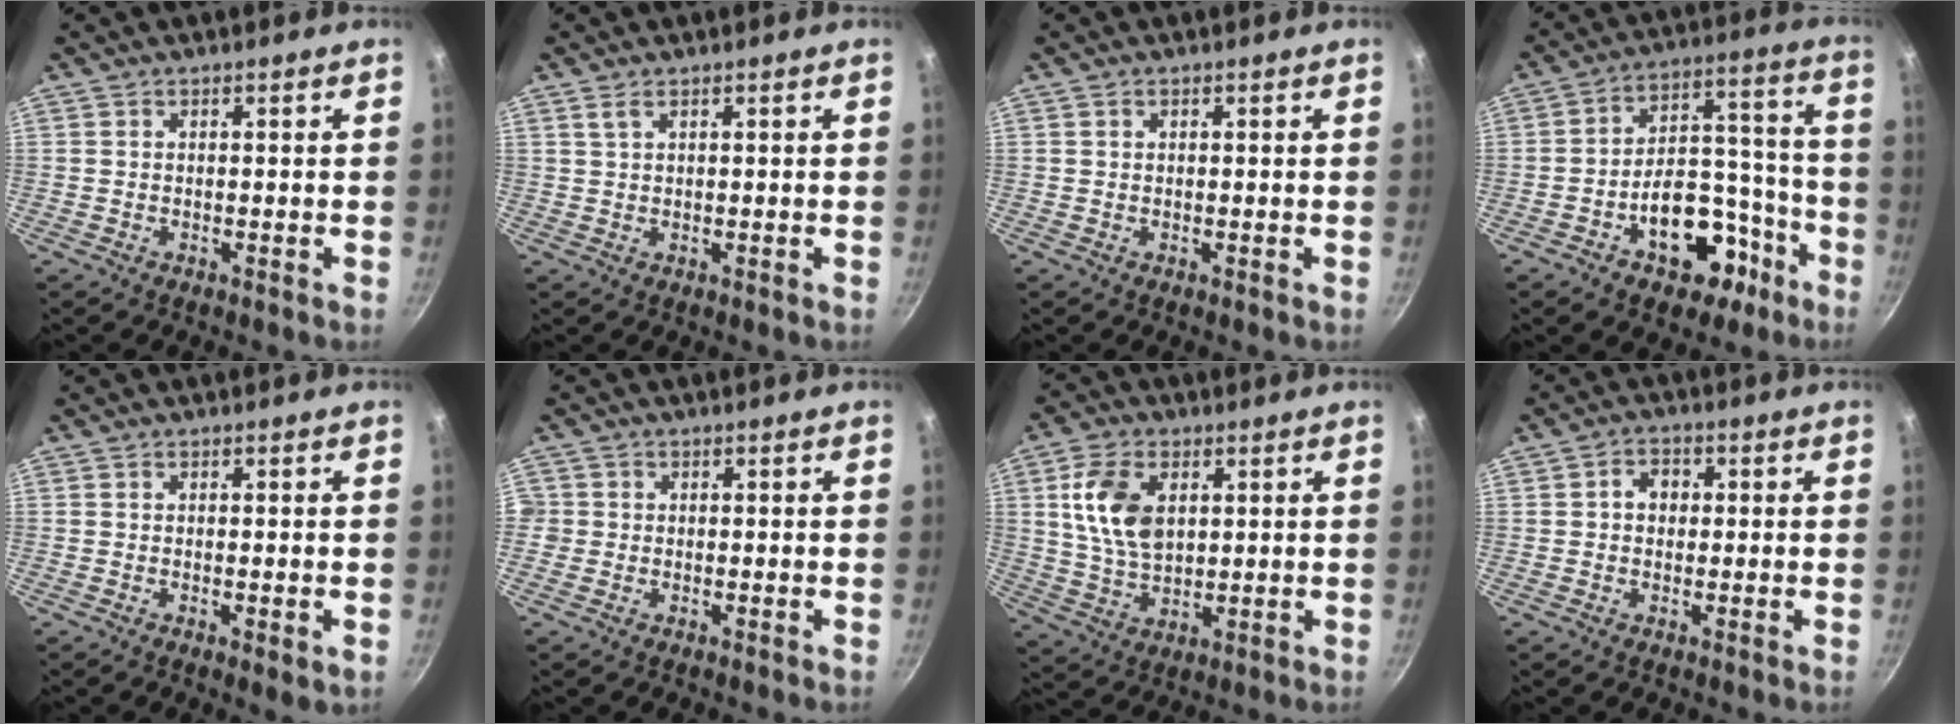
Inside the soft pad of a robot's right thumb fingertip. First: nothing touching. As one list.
[{"total": 1.5, "force": [0.9, 0.6, 1.1], "torque": [-0.020, -0.002, 0.020]}, {"total": 0.6, "force": [0.3, 0.5, 0.3], "torque": [-0.003, 0.002, 0.004]}, {"total": 16.1, "force": [-8.0, 9.8, 10.0], "torque": [-0.104, 0.083, -0.105]}, {"total": 2.4, "force": [-0.6, 0.7, 2.3], "torque": [-0.035, -0.009, -0.008]}, {"total": 2.0, "force": [-0.4, 2.0, 0.3], "torque": [0.005, 0.006, -0.011]}, {"total": 11.3, "force": [2.9, 7.2, 8.3], "torque": [-0.144, -0.011, 0.058]}, {"total": 3.9, "force": [0.3, 3.2, 2.1], "torque": [-0.014, 0.007, -0.001]}]